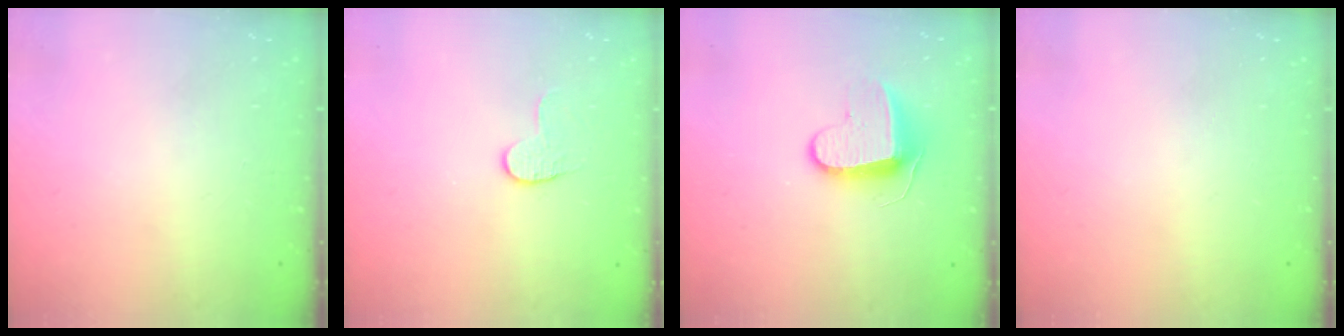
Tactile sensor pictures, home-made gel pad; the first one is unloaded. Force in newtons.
{"total": 4.1, "press": 4.1, "slide": 0.4}
{"total": 9.0, "press": 8.9, "slide": 0.7}
{"total": 0.0}